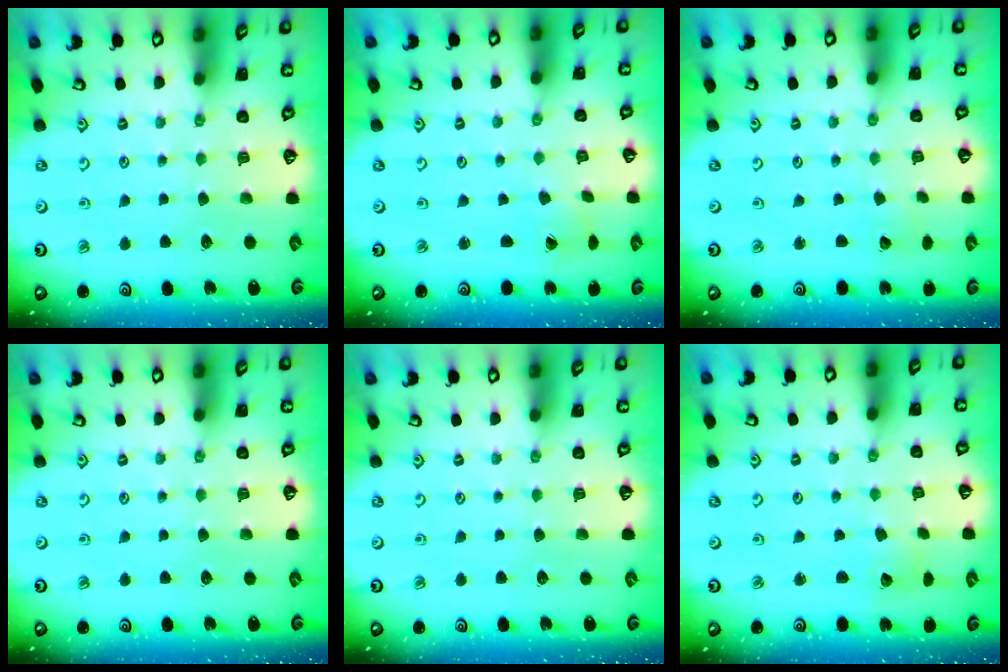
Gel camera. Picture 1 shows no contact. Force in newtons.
{"total": 1.7, "press": 1.7, "slide": 0.1}
{"total": 1.6, "press": 1.6, "slide": 0.0}
{"total": 0.0}
{"total": 0.0}
{"total": 1.8, "press": 1.7, "slide": 0.3}